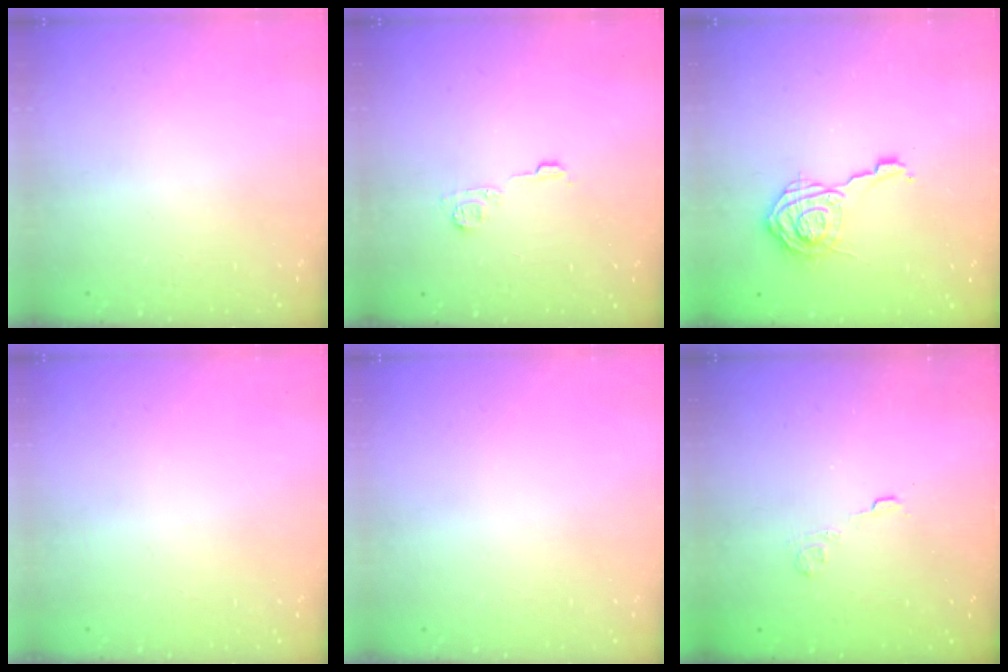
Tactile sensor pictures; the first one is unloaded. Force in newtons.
{"total": 6.0, "press": 6.0, "slide": 0.4}
{"total": 11.2, "press": 11.2, "slide": 1.3}
{"total": 0.0}
{"total": 0.0}
{"total": 2.7, "press": 2.3, "slide": 1.4}